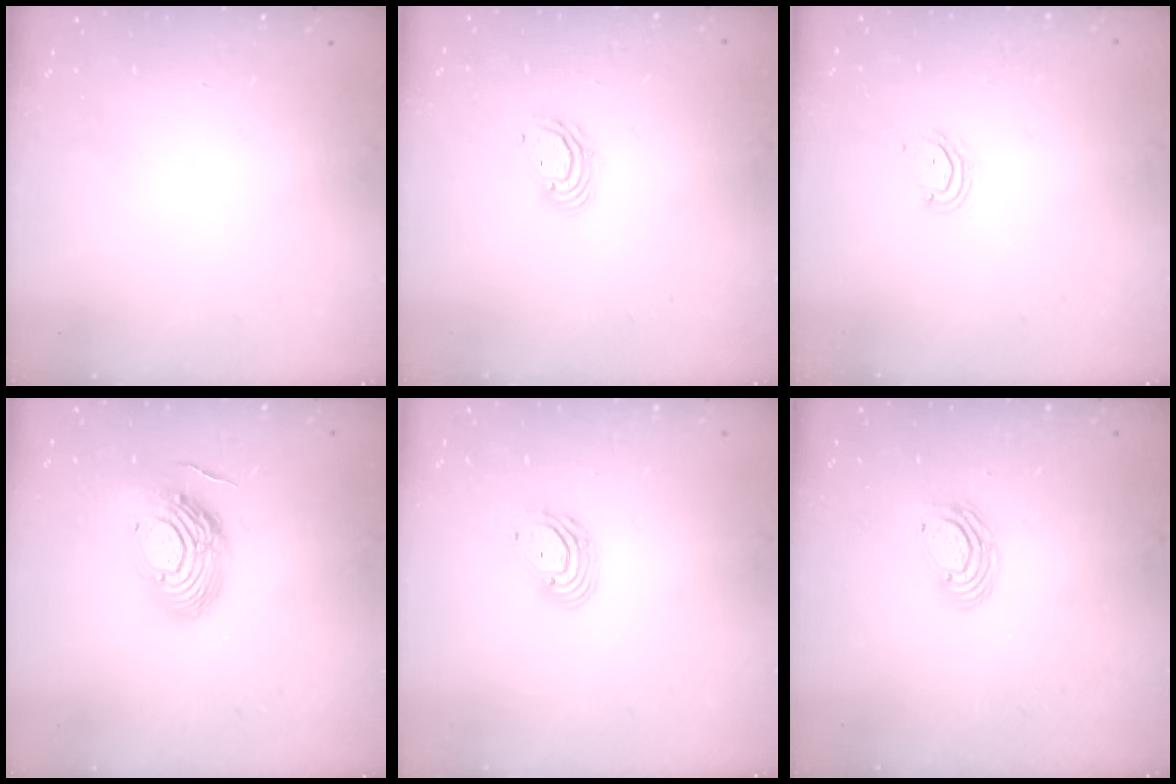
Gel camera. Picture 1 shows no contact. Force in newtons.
{"total": 5.7, "press": 5.7, "slide": 0.2}
{"total": 4.2, "press": 4.1, "slide": 0.4}
{"total": 14.9, "press": 14.9, "slide": 1.3}
{"total": 8.8, "press": 8.6, "slide": 1.7}
{"total": 7.0, "press": 6.9, "slide": 0.8}